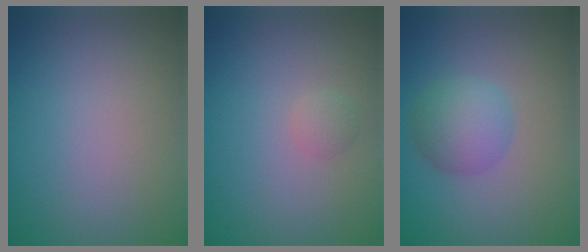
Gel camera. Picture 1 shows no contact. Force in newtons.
{"total": 0.9, "press": 0.9, "slide": 0.1}
{"total": 3.6, "press": 3.6, "slide": 0.1}